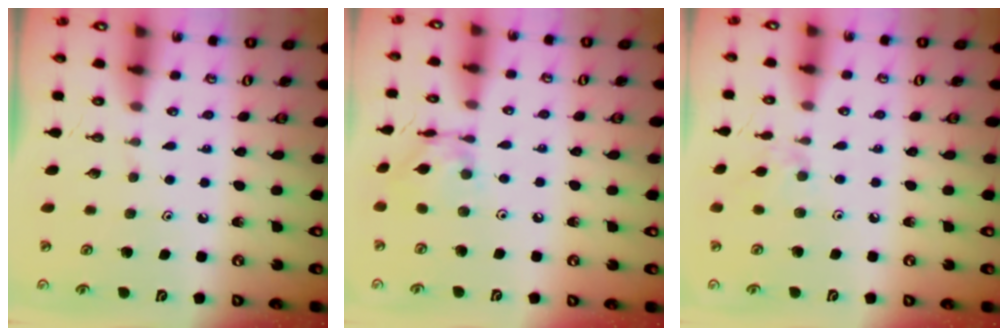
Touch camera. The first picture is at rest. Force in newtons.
{"total": 9.8, "press": 9.7, "slide": 0.8}
{"total": 4.0, "press": 4.0, "slide": 0.5}